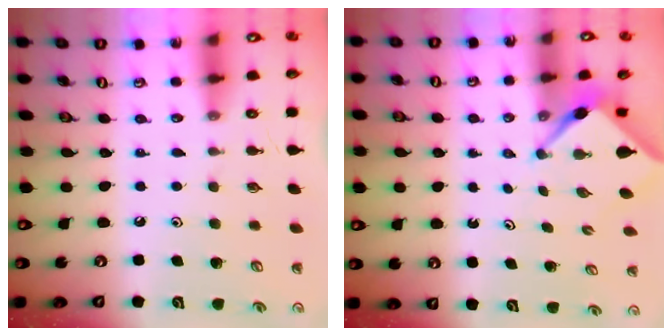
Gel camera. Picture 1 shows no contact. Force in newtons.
{"total": 3.1, "press": 3.0, "slide": 0.3}